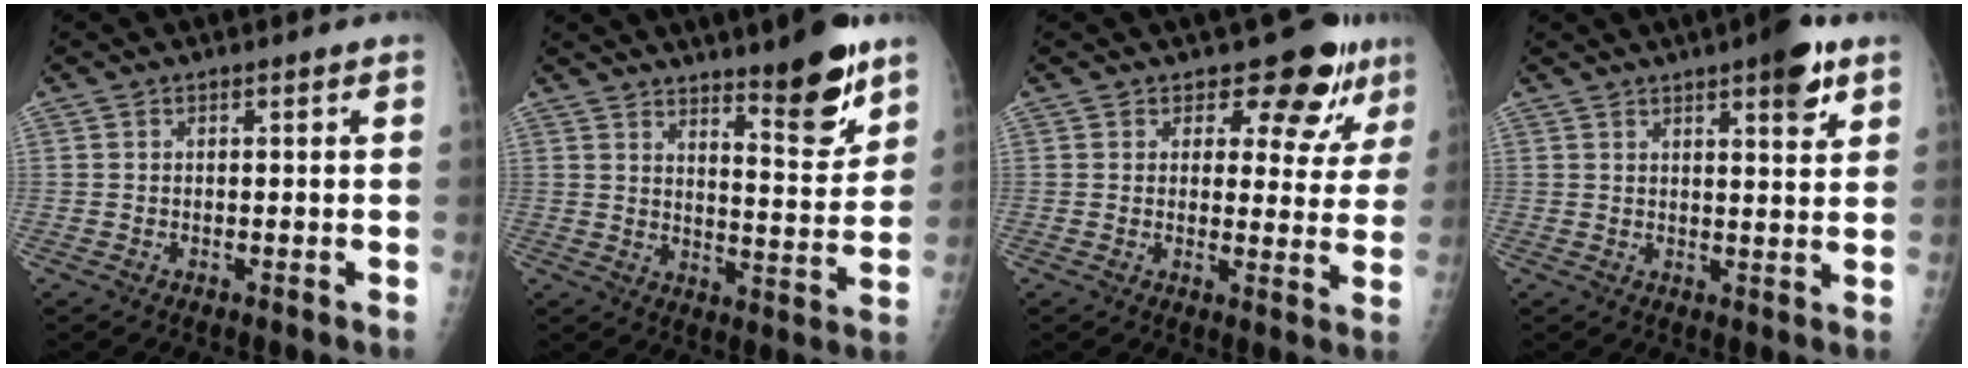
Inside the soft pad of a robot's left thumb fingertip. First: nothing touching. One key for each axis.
{"total": 11.4, "fx": 8.2, "fy": 2.3, "fz": 7.7, "tx": -0.089, "ty": -0.068, "tz": 0.128}
{"total": 8.9, "fx": 6.5, "fy": 4.8, "fz": 3.7, "tx": -0.010, "ty": -0.041, "tz": 0.070}
{"total": 7.3, "fx": 4.4, "fy": 1.9, "fz": 5.6, "tx": -0.065, "ty": -0.019, "tz": 0.056}